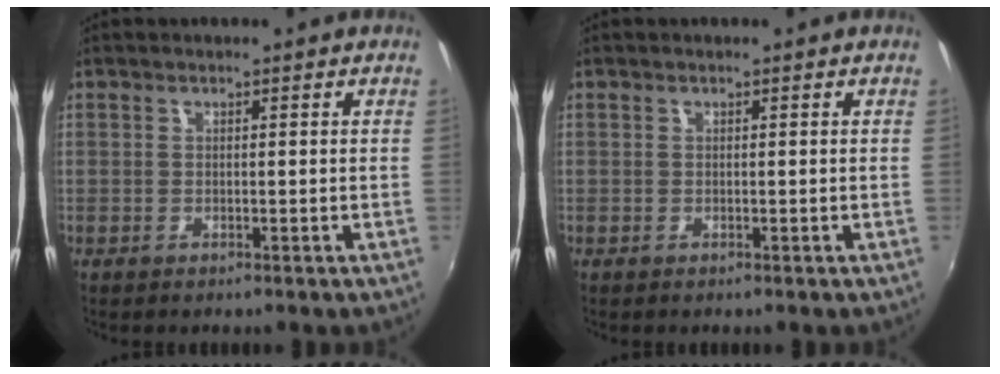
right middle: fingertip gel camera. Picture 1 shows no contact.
{"total": 0.0}